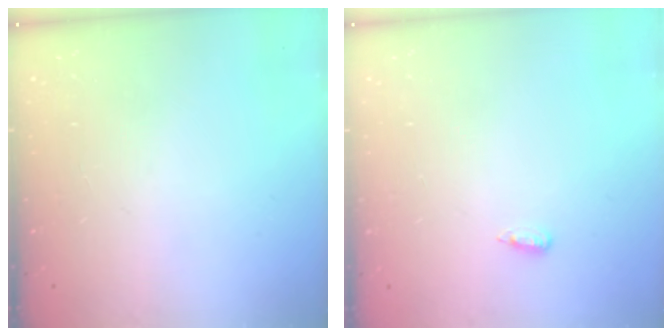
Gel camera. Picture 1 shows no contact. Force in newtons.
{"total": 4.4, "press": 3.4, "slide": 2.9}